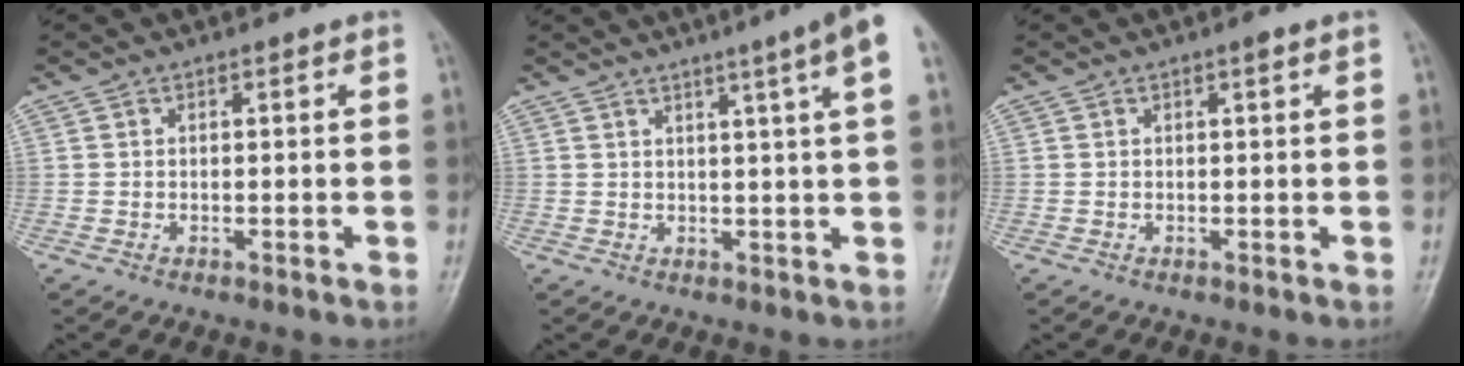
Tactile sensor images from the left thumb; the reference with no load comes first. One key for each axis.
{"total": 8.5, "fx": 4.6, "fy": -0.8, "fz": 7.1, "tx": -0.094, "ty": -0.002, "tz": 0.051}
{"total": 1.0, "fx": 0.6, "fy": 0.0, "fz": 0.9, "tx": -0.012, "ty": 0.000, "tz": 0.007}